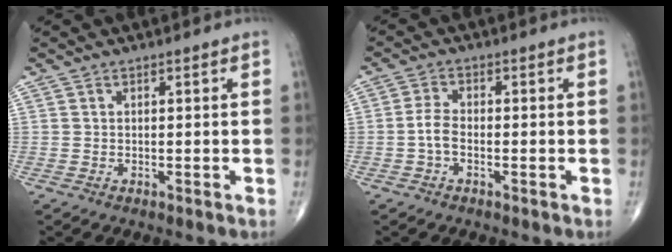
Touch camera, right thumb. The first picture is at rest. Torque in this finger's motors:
{"motor_torque": [-0.05, -0.20, 0.49, -0.03, 0.02]}